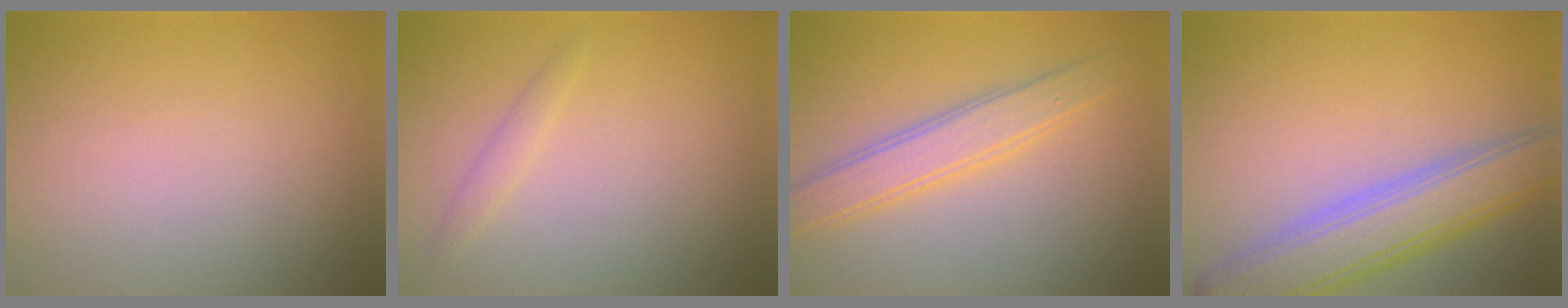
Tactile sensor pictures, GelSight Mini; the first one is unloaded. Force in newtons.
{"total": 1.6, "press": 1.6, "slide": 0.1}
{"total": 3.5, "press": 3.5, "slide": 0.1}
{"total": 6.8, "press": 6.7, "slide": 0.5}